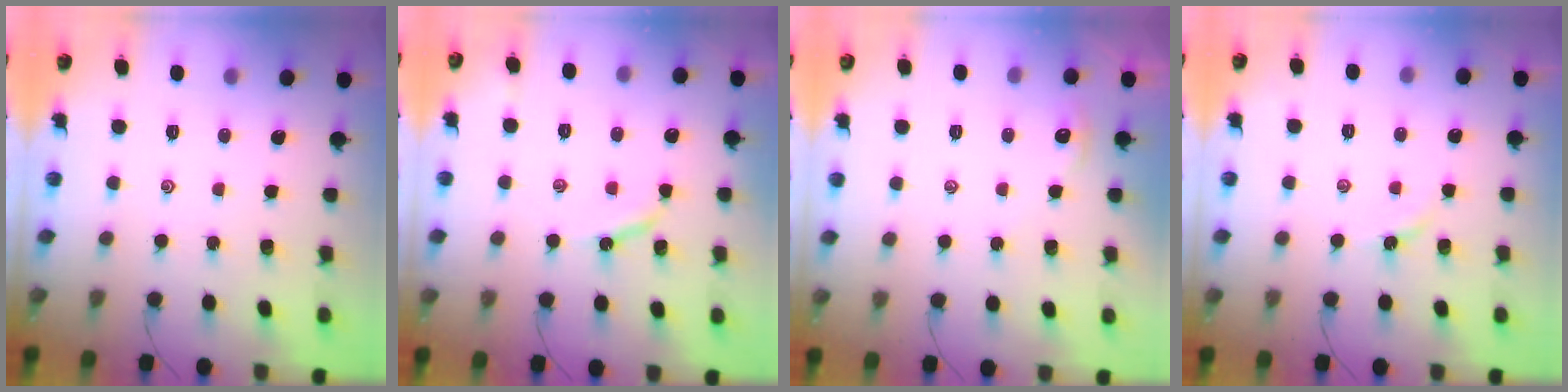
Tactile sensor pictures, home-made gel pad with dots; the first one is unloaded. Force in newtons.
{"total": 5.5, "press": 5.5, "slide": 0.7}
{"total": 2.5, "press": 2.5, "slide": 0.3}
{"total": 4.2, "press": 4.2, "slide": 0.6}